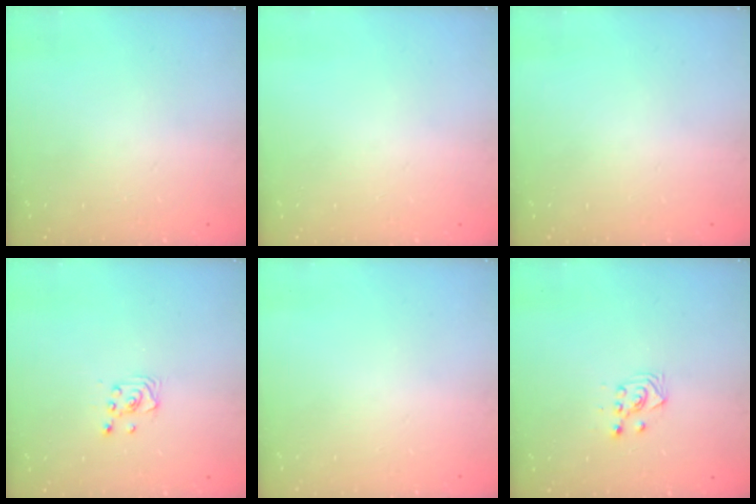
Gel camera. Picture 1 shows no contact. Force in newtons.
{"total": 0.0}
{"total": 0.0}
{"total": 2.6, "press": 2.6, "slide": 0.2}
{"total": 0.0}
{"total": 3.1, "press": 2.9, "slide": 0.9}